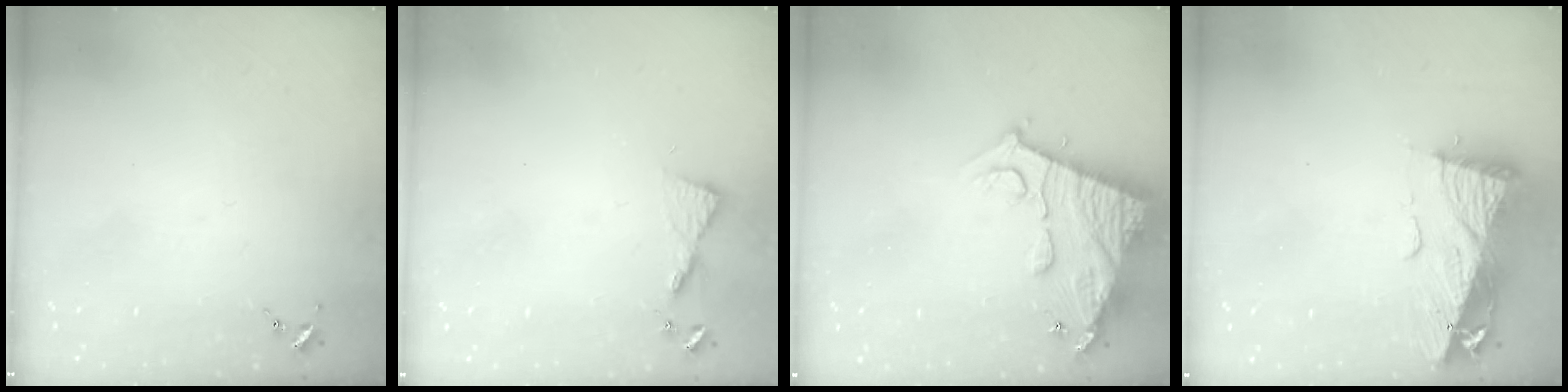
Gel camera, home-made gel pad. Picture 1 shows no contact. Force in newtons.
{"total": 5.3, "press": 5.3, "slide": 0.5}
{"total": 14.5, "press": 14.4, "slide": 1.4}
{"total": 12.8, "press": 12.8, "slide": 1.2}